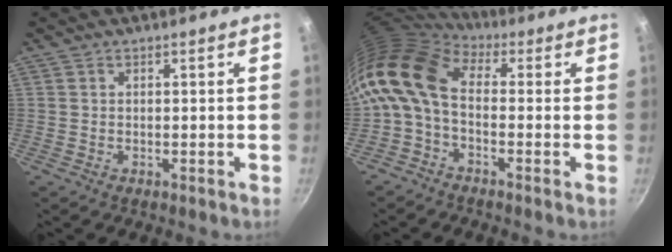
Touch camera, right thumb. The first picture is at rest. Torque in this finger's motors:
{"motor_torque": [1.46, 2.54, 1.38, -1.37, 0.35]}